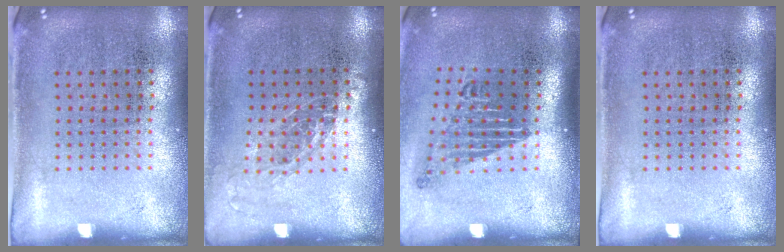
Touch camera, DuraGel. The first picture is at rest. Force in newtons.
{"total": 1.1, "press": 1.0, "slide": 0.5}
{"total": 1.7, "press": 1.2, "slide": 1.3}
{"total": 0.0}